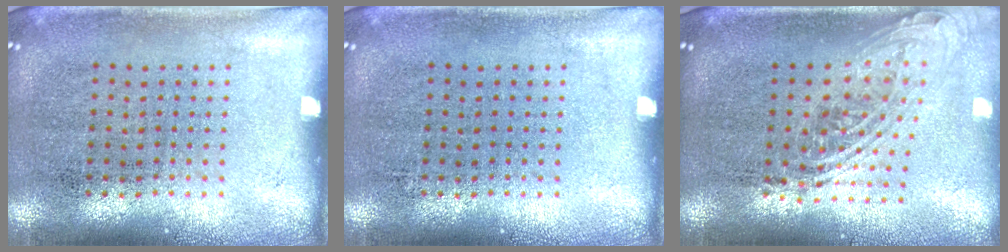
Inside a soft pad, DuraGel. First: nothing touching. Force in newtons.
{"total": 0.0}
{"total": 2.0, "press": 1.6, "slide": 1.3}